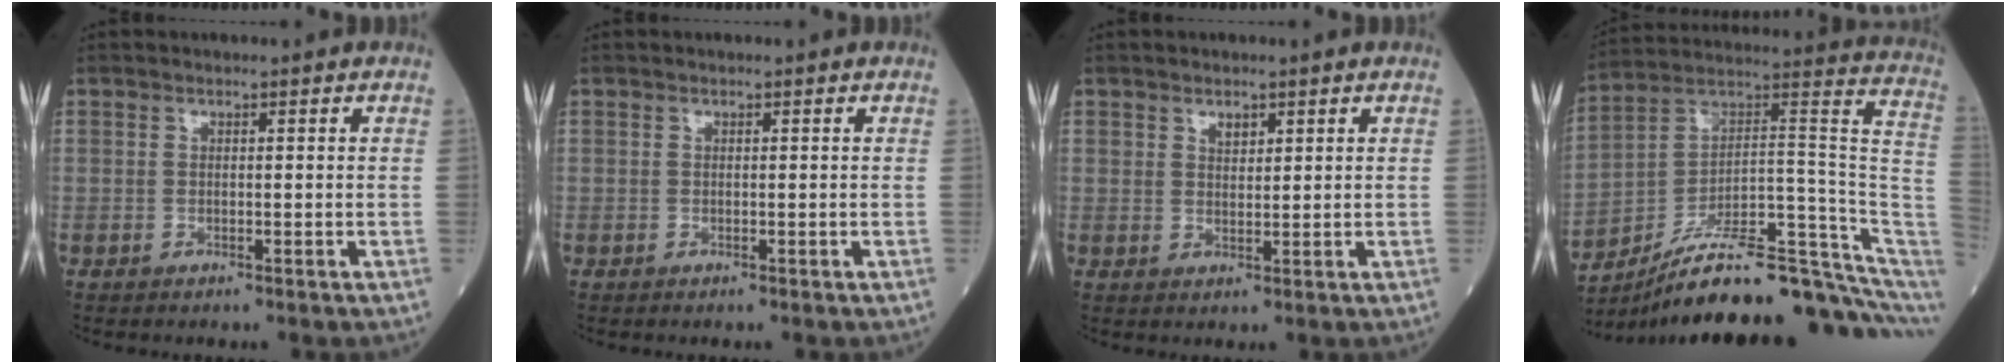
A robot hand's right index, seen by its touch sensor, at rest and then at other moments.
{"total": 0.0}
{"total": 1.9, "force": [1.2, 1.1, 1.0], "torque": [-0.017, 0.000, 0.024]}
{"total": 23.9, "force": [-18.0, 2.7, 15.4], "torque": [-0.150, 0.062, -0.273]}